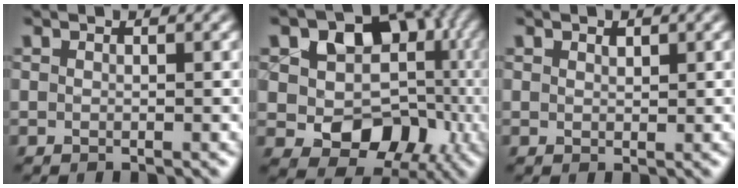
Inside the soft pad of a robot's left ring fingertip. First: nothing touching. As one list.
[{"total": 11.7, "force": [1.4, 9.4, 6.8], "torque": [-0.086, -0.012, 0.029]}, {"total": 0.9, "force": [0.5, 0.6, 0.4], "torque": [-0.007, -0.002, 0.009]}]